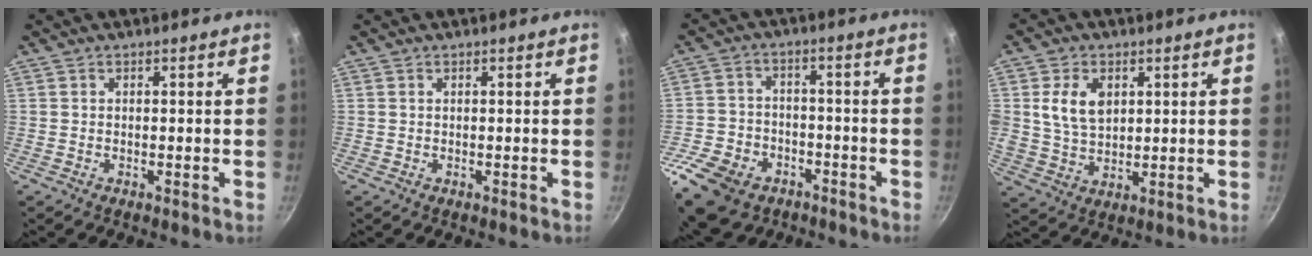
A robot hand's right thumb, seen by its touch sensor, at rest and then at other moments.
{"total": 0.0}
{"total": 16.4, "force": [-8.6, 11.2, 8.2], "torque": [-0.158, 0.038, -0.147]}
{"total": 8.6, "force": [2.4, 5.9, 5.8], "torque": [-0.098, -0.013, 0.047]}